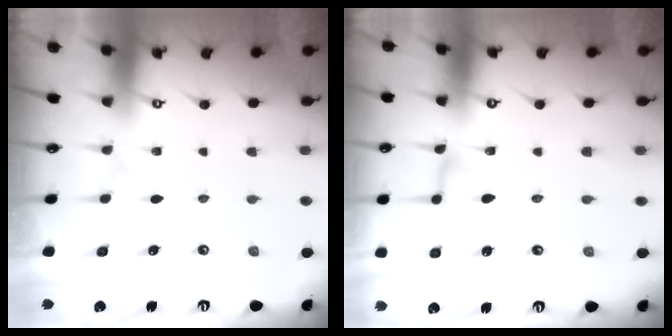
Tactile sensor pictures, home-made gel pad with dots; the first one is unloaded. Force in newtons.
{"total": 3.5, "press": 3.5, "slide": 0.3}